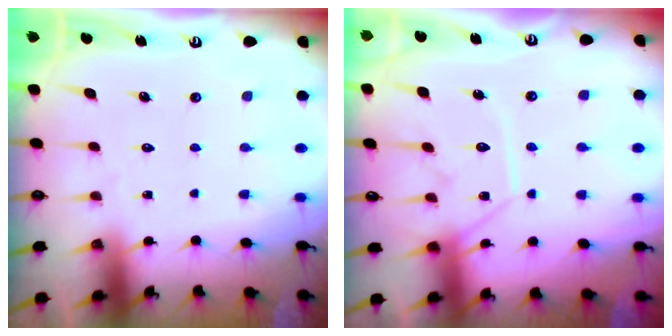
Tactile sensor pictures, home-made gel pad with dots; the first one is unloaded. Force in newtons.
{"total": 11.4, "press": 11.4, "slide": 0.4}